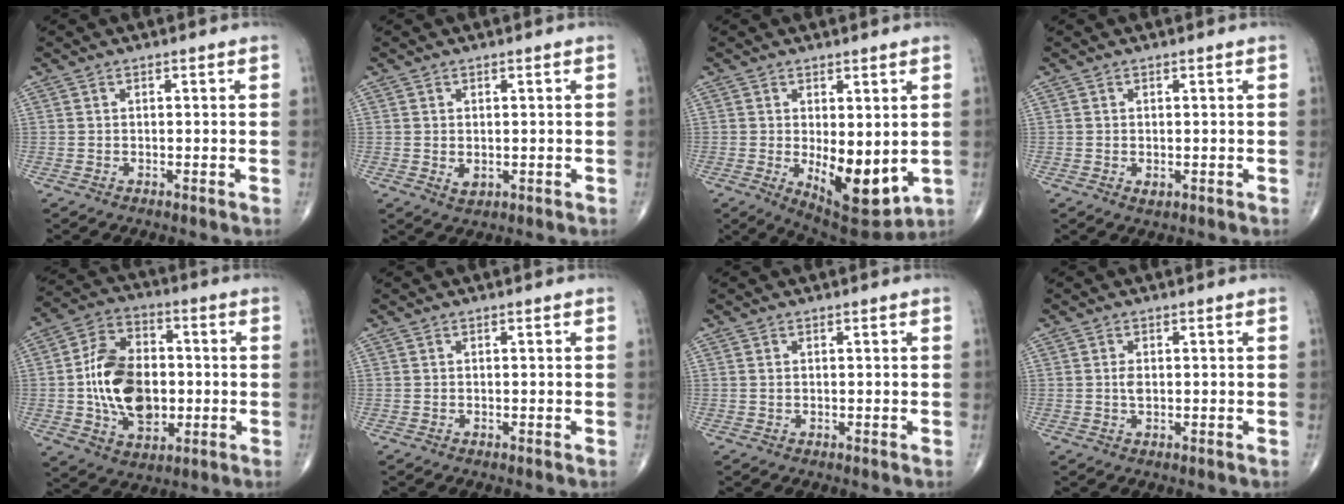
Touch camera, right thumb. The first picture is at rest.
{"total": 2.0, "force": [-0.1, 1.3, 1.5], "torque": [-0.023, -0.006, 0.005]}
{"total": 12.1, "force": [-1.5, 5.4, 10.7], "torque": [-0.135, -0.029, -0.004]}
{"total": 1.1, "force": [-0.2, 0.7, 0.9], "torque": [-0.013, -0.004, -0.001]}
{"total": 16.7, "force": [-1.0, 11.2, 12.4], "torque": [-0.196, 0.015, -0.012]}
{"total": 0.0}
{"total": 0.5, "force": [0.2, 0.3, 0.4], "torque": [-0.008, 0.001, 0.004]}
{"total": 1.7, "force": [0.1, 0.9, 1.4], "torque": [-0.027, -0.002, 0.003]}